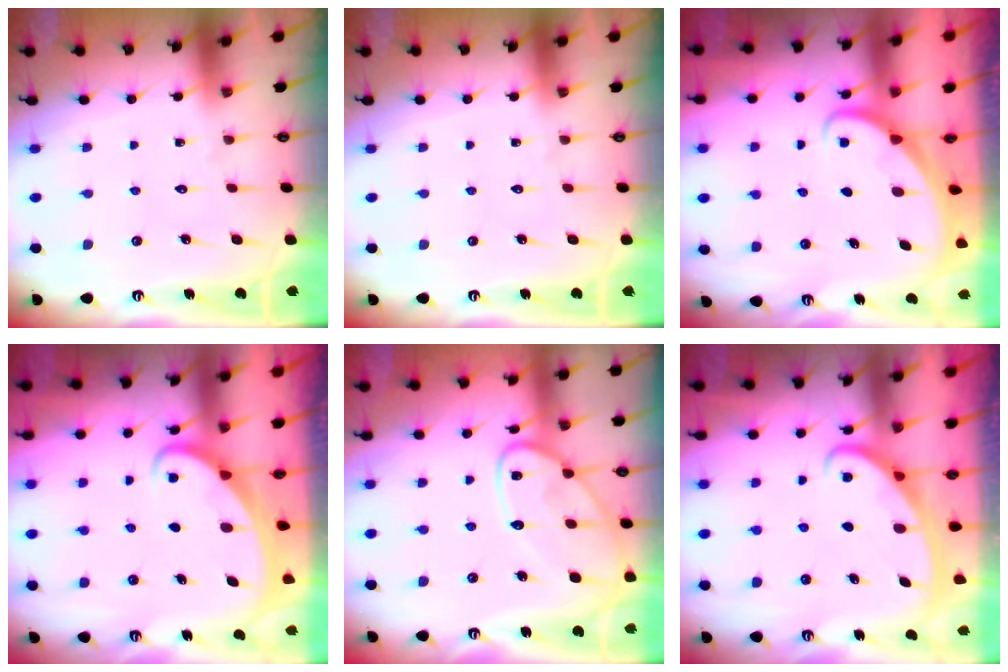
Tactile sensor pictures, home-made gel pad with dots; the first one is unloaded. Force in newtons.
{"total": 0.0}
{"total": 1.9, "press": 1.9, "slide": 0.1}
{"total": 2.0, "press": 2.0, "slide": 0.2}
{"total": 14.0, "press": 14.0, "slide": 1.0}
{"total": 2.8, "press": 2.8, "slide": 0.4}